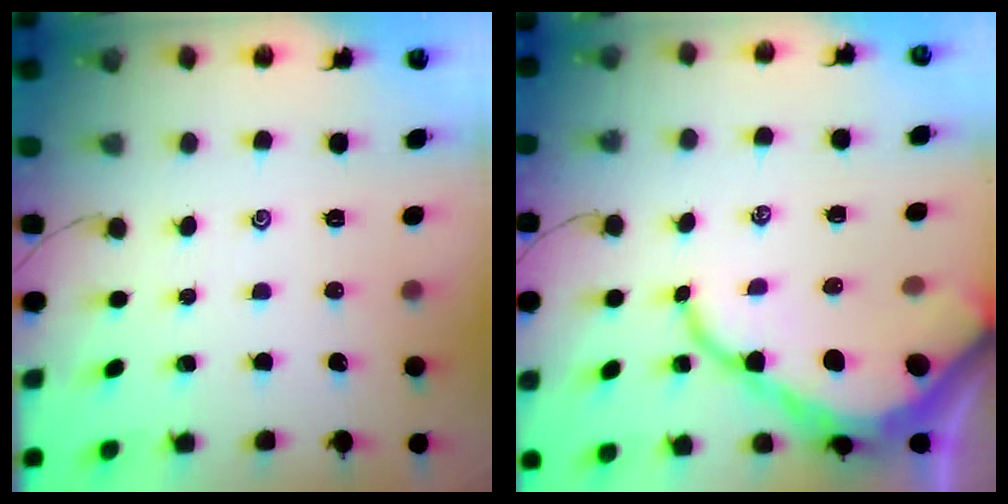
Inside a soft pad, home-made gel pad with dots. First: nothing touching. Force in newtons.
{"total": 15.9, "press": 15.8, "slide": 1.6}